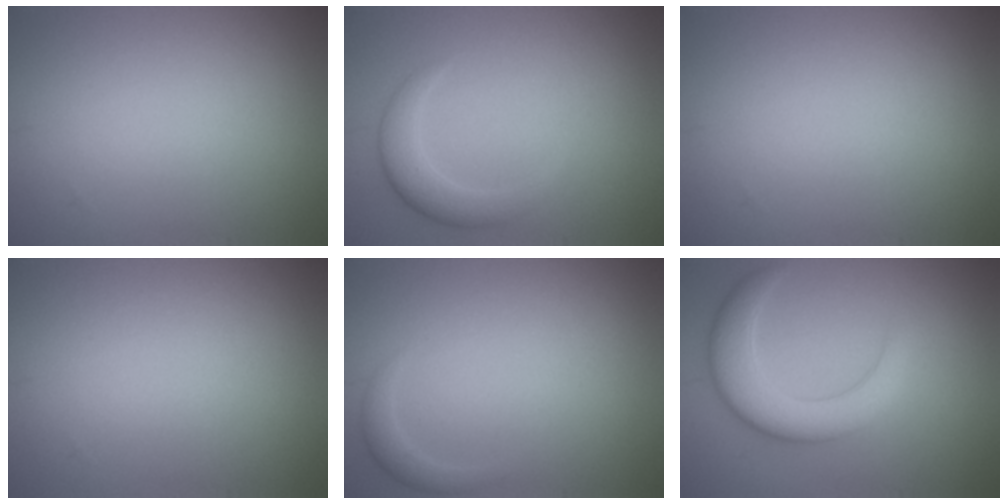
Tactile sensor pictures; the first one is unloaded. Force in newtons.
{"total": 2.8, "press": 2.8, "slide": 0.0}
{"total": 0.0}
{"total": 0.0}
{"total": 1.2, "press": 1.2, "slide": 0.1}
{"total": 5.3, "press": 5.3, "slide": 0.1}